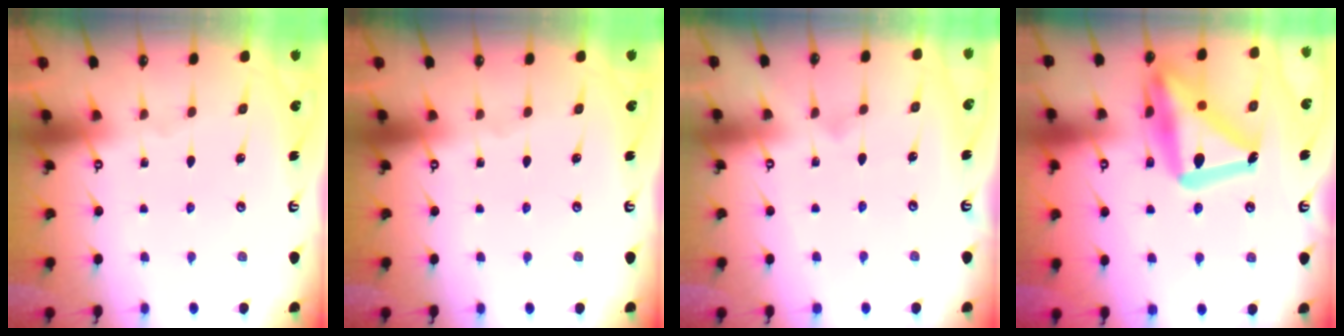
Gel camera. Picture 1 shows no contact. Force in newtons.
{"total": 0.0}
{"total": 4.0, "press": 4.0, "slide": 0.2}
{"total": 25.0, "press": 24.9, "slide": 1.9}